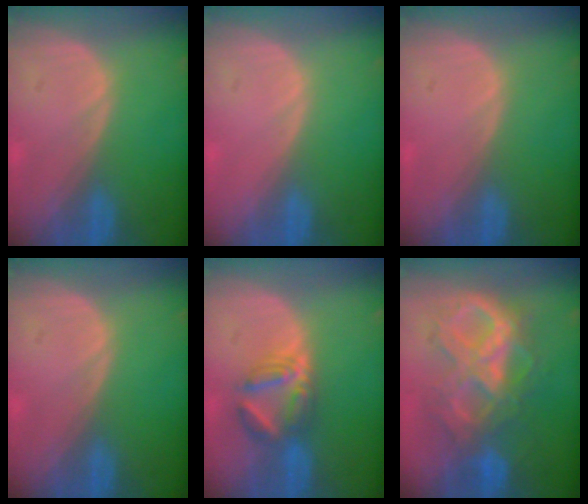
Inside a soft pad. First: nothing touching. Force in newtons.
{"total": 0.0}
{"total": 0.0}
{"total": 0.0}
{"total": 5.8, "press": 5.6, "slide": 1.3}
{"total": 10.5, "press": 10.4, "slide": 1.3}